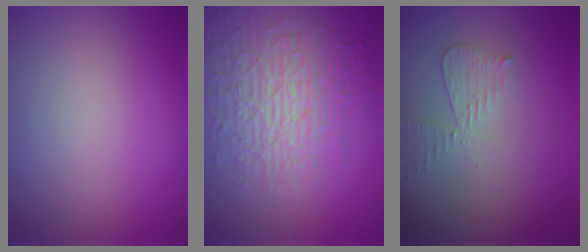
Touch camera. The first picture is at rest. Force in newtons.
{"total": 8.2, "press": 5.9, "slide": 5.7}
{"total": 2.6, "press": 2.5, "slide": 0.6}